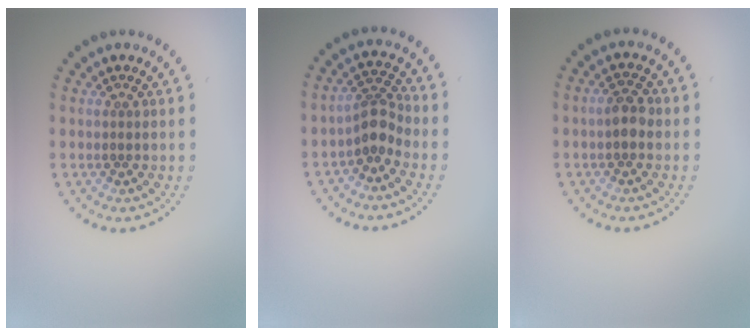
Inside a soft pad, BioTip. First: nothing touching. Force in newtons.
{"total": 2.7, "press": 2.1, "slide": 1.8}
{"total": 2.0, "press": 2.0, "slide": 0.3}